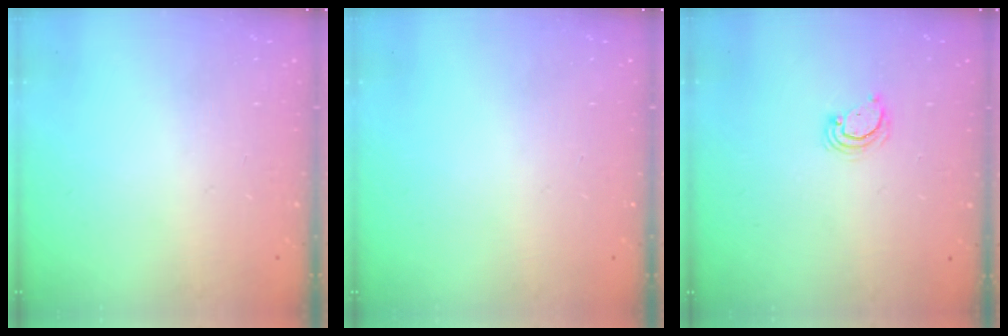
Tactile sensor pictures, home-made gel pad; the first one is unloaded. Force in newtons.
{"total": 0.0}
{"total": 4.0, "press": 4.0, "slide": 0.3}